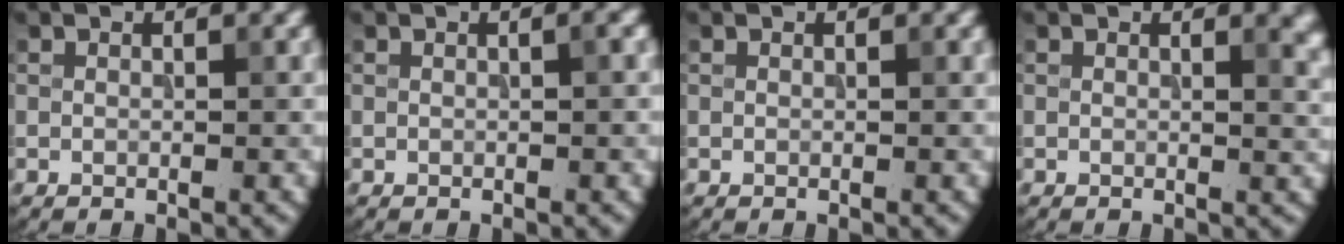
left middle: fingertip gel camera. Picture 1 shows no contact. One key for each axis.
{"total": 0.5, "fx": 0.0, "fy": -0.1, "fz": 0.5, "tx": -0.010, "ty": 0.004, "tz": 0.001}
{"total": 0.0}
{"total": 1.8, "fx": 1.1, "fy": 0.6, "fz": 1.3, "tx": -0.016, "ty": -0.007, "tz": 0.019}